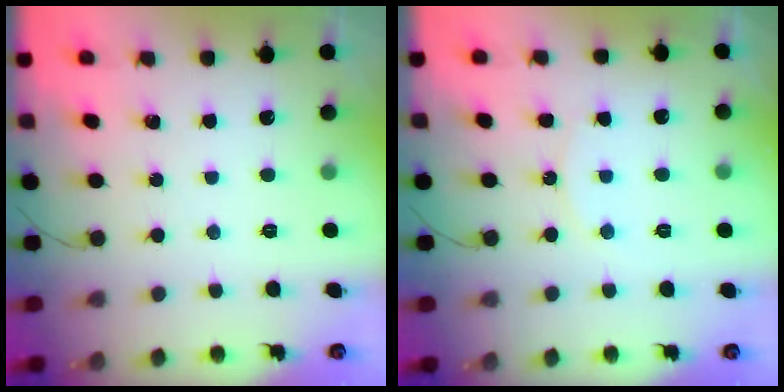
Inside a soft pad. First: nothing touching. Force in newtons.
{"total": 7.4, "press": 7.4, "slide": 0.8}